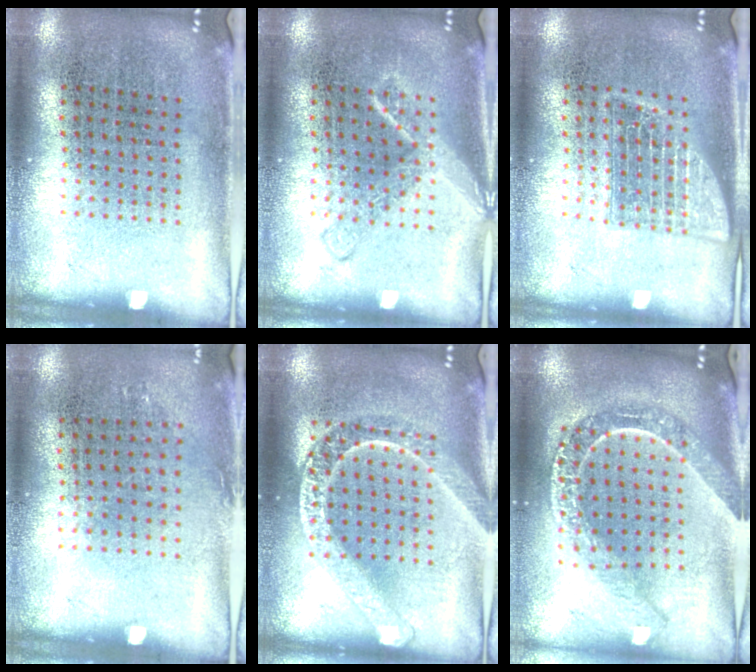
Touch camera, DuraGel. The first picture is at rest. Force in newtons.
{"total": 2.2, "press": 2.2, "slide": 0.3}
{"total": 2.1, "press": 2.0, "slide": 0.3}
{"total": 0.8, "press": 0.6, "slide": 0.5}
{"total": 1.8, "press": 1.8, "slide": 0.2}
{"total": 2.3, "press": 2.0, "slide": 1.2}